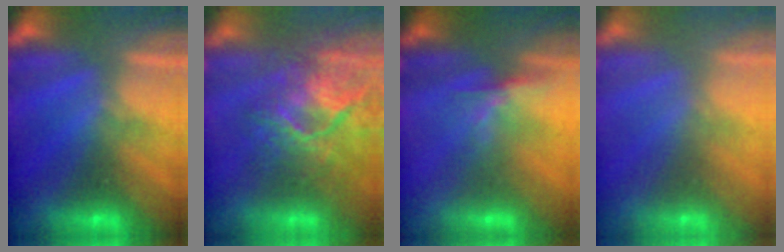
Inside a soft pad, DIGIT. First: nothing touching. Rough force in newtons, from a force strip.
{"total": 7.7}
{"total": 2.2}
{"total": 9.4}